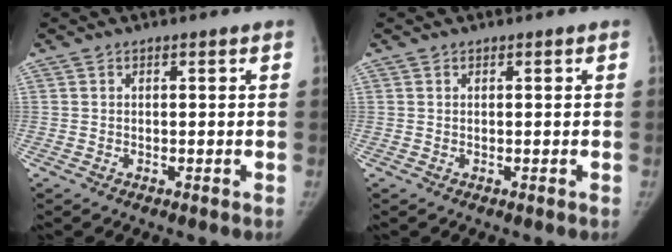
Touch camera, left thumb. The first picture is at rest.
{"total": 0.0}